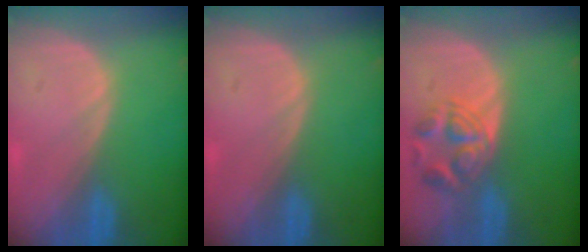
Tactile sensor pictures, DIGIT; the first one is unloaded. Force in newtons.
{"total": 0.0}
{"total": 5.4, "press": 5.4, "slide": 0.5}